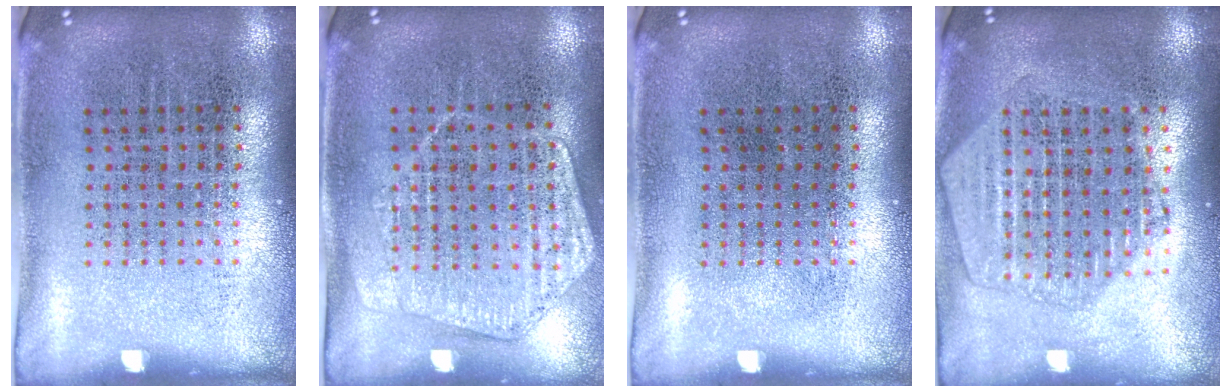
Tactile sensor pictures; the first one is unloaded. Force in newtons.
{"total": 1.4, "press": 1.4, "slide": 0.3}
{"total": 0.0}
{"total": 2.1, "press": 1.9, "slide": 0.9}